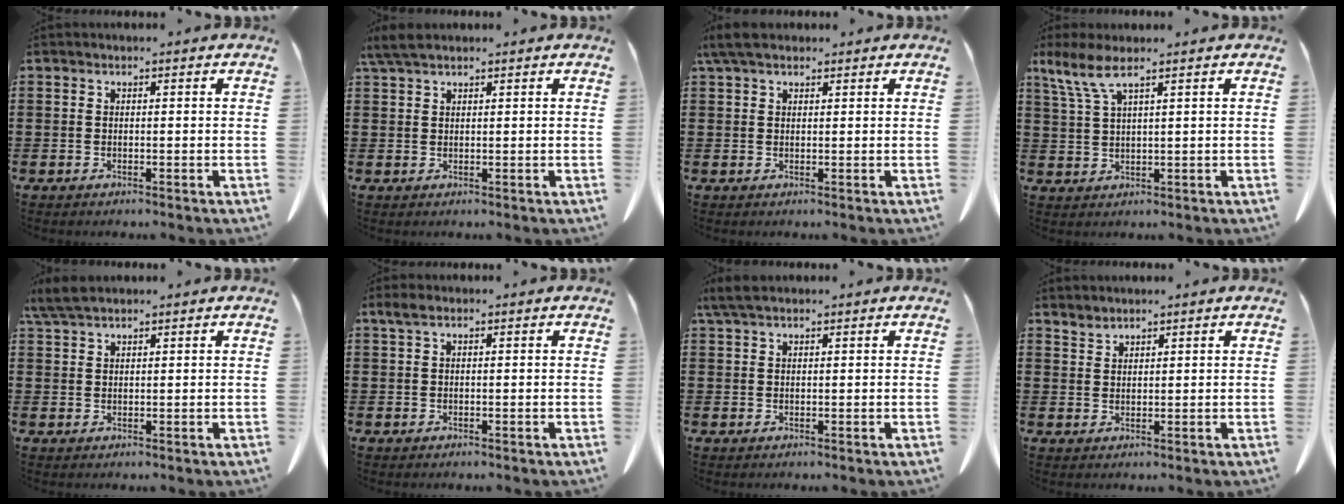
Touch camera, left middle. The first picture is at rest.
{"total": 2.7, "force": [2.0, 0.6, 1.7], "torque": [-0.039, 0.004, 0.038]}
{"total": 3.5, "force": [2.3, 1.3, 2.2], "torque": [-0.050, 0.009, 0.045]}
{"total": 5.2, "force": [3.3, 0.6, 3.9], "torque": [-0.093, -0.004, 0.058]}
{"total": 3.5, "force": [2.8, 0.7, 1.9], "torque": [-0.046, 0.002, 0.054]}
{"total": 1.3, "force": [0.6, 0.5, 1.1], "torque": [-0.024, 0.004, 0.010]}
{"total": 2.6, "force": [1.8, 0.7, 1.7], "torque": [-0.039, 0.004, 0.034]}
{"total": 1.7, "force": [1.6, 0.3, 0.0], "torque": [-0.005, 0.000, 0.033]}